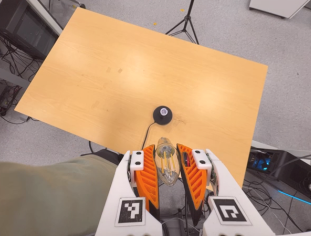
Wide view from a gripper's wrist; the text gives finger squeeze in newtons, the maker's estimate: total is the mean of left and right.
{"total": 19.8, "left": 21.7, "right": 17.8}